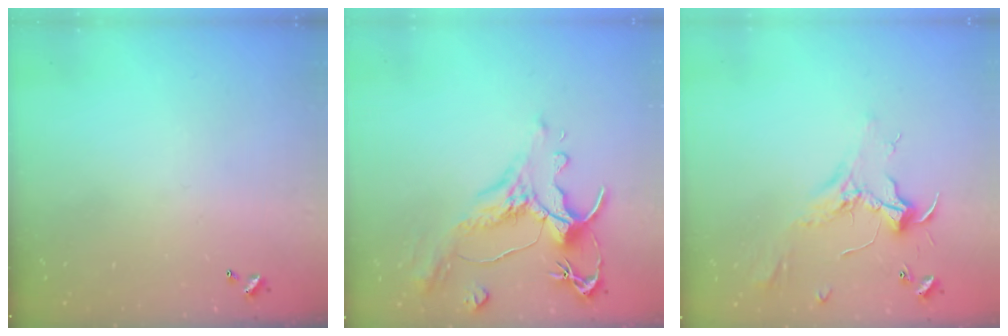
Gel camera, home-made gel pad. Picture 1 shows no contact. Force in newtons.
{"total": 1.6, "press": 0.4, "slide": 1.6}
{"total": 2.4, "press": 2.3, "slide": 0.8}